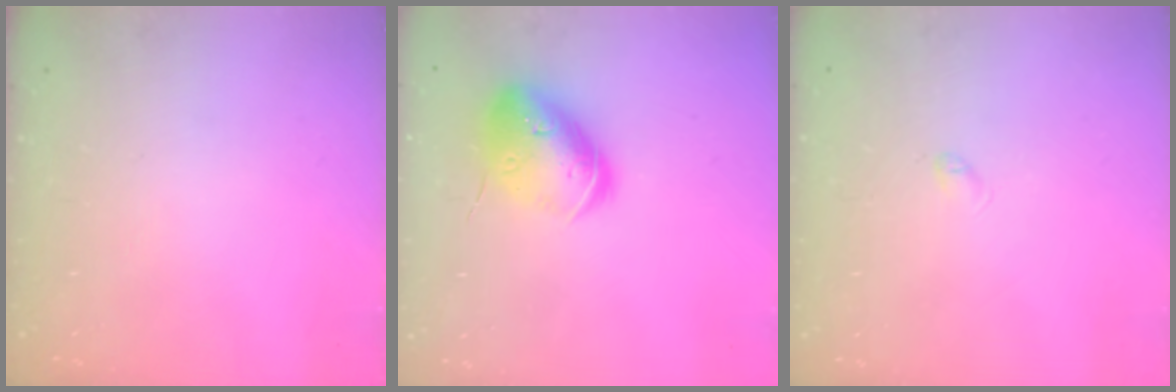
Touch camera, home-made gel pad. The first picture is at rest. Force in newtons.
{"total": 16.9, "press": 16.8, "slide": 2.2}
{"total": 2.5, "press": 2.5, "slide": 0.5}